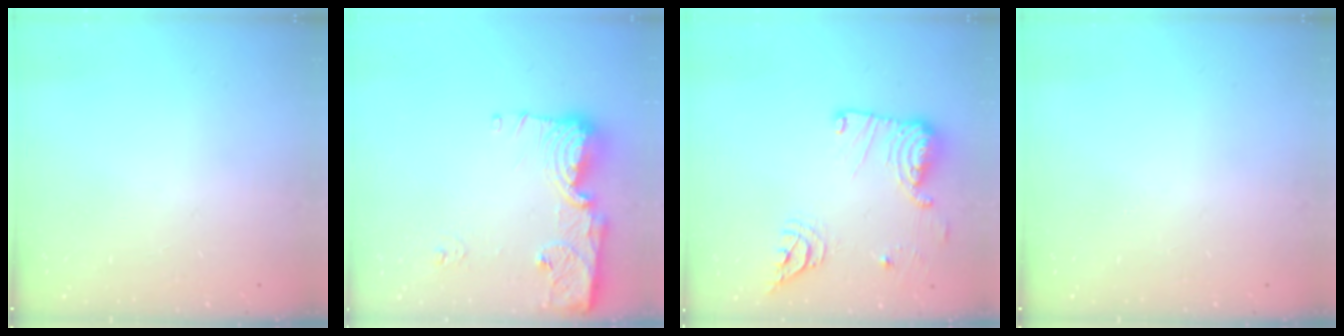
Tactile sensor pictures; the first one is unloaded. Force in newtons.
{"total": 14.7, "press": 14.6, "slide": 1.6}
{"total": 15.4, "press": 15.3, "slide": 1.5}
{"total": 0.0}